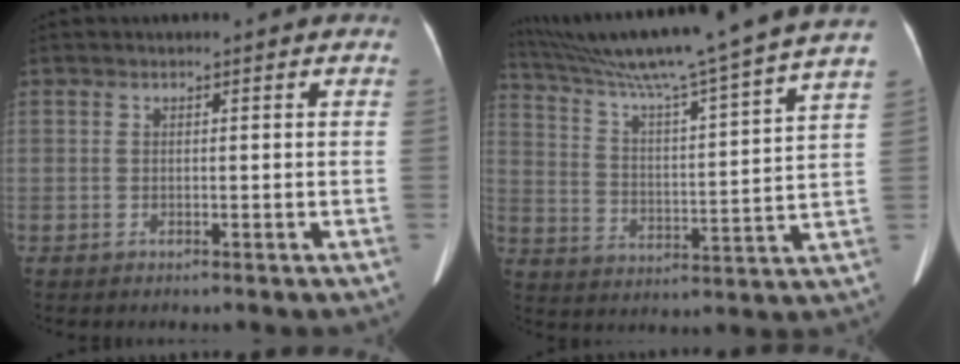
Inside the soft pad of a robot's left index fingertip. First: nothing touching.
{"total": 23.9, "force": [20.4, -2.3, 12.2], "torque": [-0.210, -0.028, 0.297]}